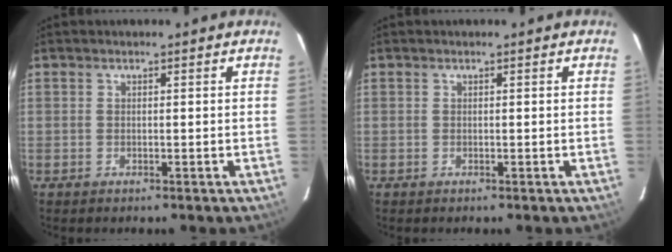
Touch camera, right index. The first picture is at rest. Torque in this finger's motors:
{"motor_torque": [0.00, 0.00, 0.00, 0.00]}